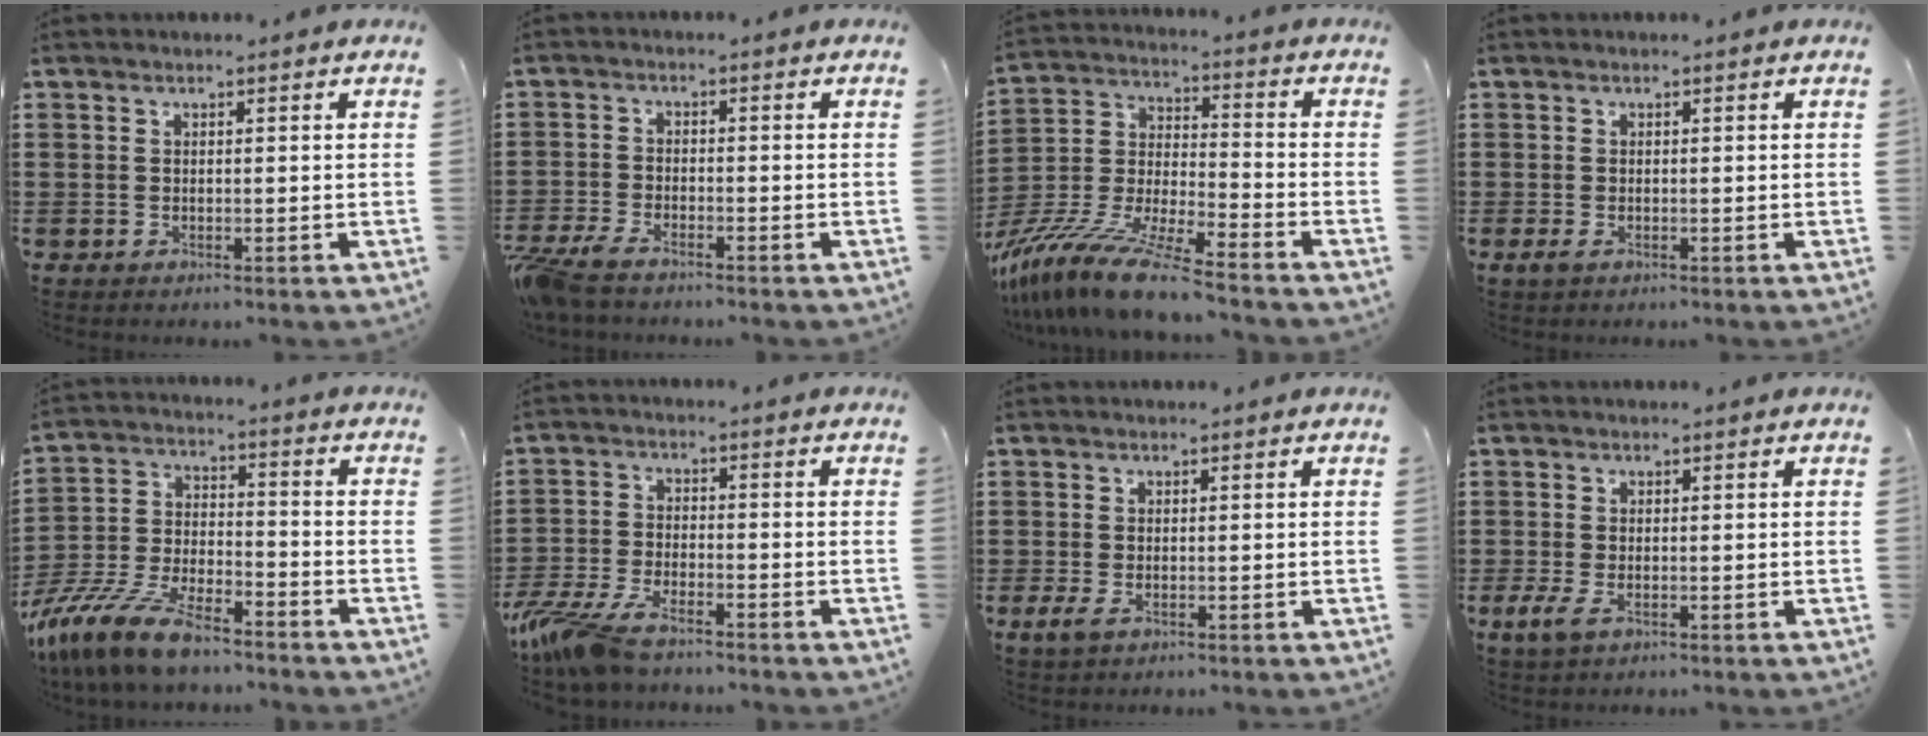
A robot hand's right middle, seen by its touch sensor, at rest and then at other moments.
{"total": 3.9, "force": [-3.5, 0.7, 1.6], "torque": [-0.063, -0.013, -0.080]}
{"total": 12.8, "force": [-11.3, 0.2, 6.0], "torque": [-0.134, 0.007, -0.227]}
{"total": 0.8, "force": [-0.3, 0.3, 0.7], "torque": [-0.022, -0.007, -0.008]}
{"total": 11.5, "force": [-9.9, 2.3, 5.4], "torque": [-0.125, 0.018, -0.200]}
{"total": 7.7, "force": [-6.1, 1.6, 4.4], "torque": [-0.121, -0.010, -0.125]}
{"total": 1.6, "force": [-0.4, 0.6, 1.4], "torque": [-0.042, -0.009, -0.011]}
{"total": 2.4, "force": [-0.7, 0.8, 2.1], "torque": [-0.059, -0.010, -0.019]}